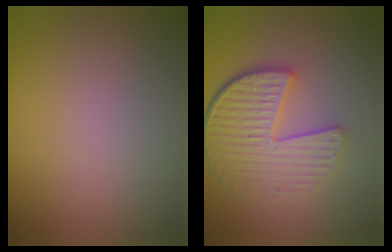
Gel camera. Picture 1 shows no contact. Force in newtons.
{"total": 5.8, "press": 4.2, "slide": 4.0}